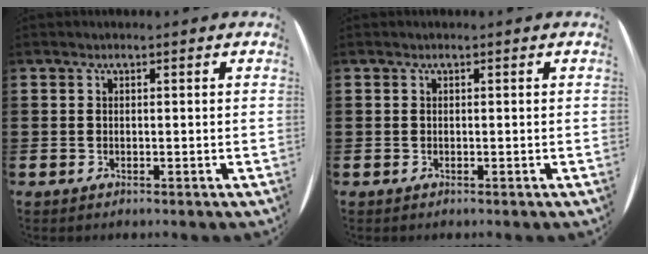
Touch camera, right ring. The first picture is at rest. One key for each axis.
{"total": 0.0}